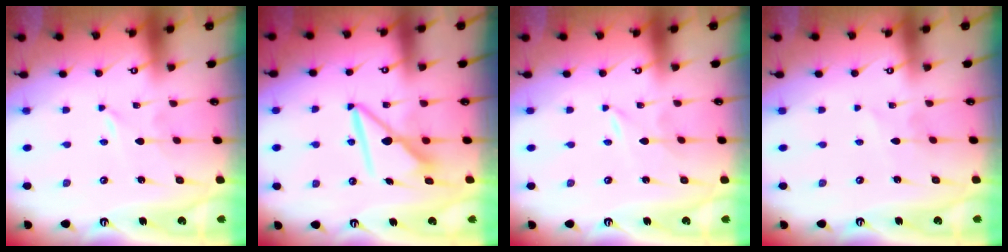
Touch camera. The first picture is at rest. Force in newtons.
{"total": 8.5, "press": 8.5, "slide": 0.5}
{"total": 0.0}
{"total": 2.6, "press": 2.6, "slide": 0.4}